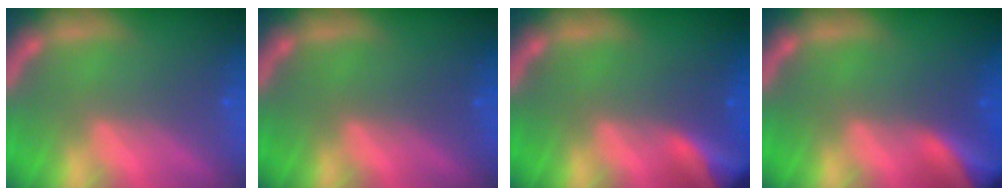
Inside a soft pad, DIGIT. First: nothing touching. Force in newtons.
{"total": 0.0}
{"total": 6.9}
{"total": 8.4}